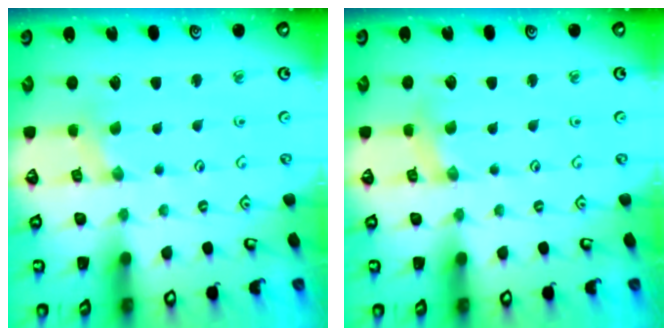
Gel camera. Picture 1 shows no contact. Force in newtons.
{"total": 1.1, "press": 1.1, "slide": 0.2}